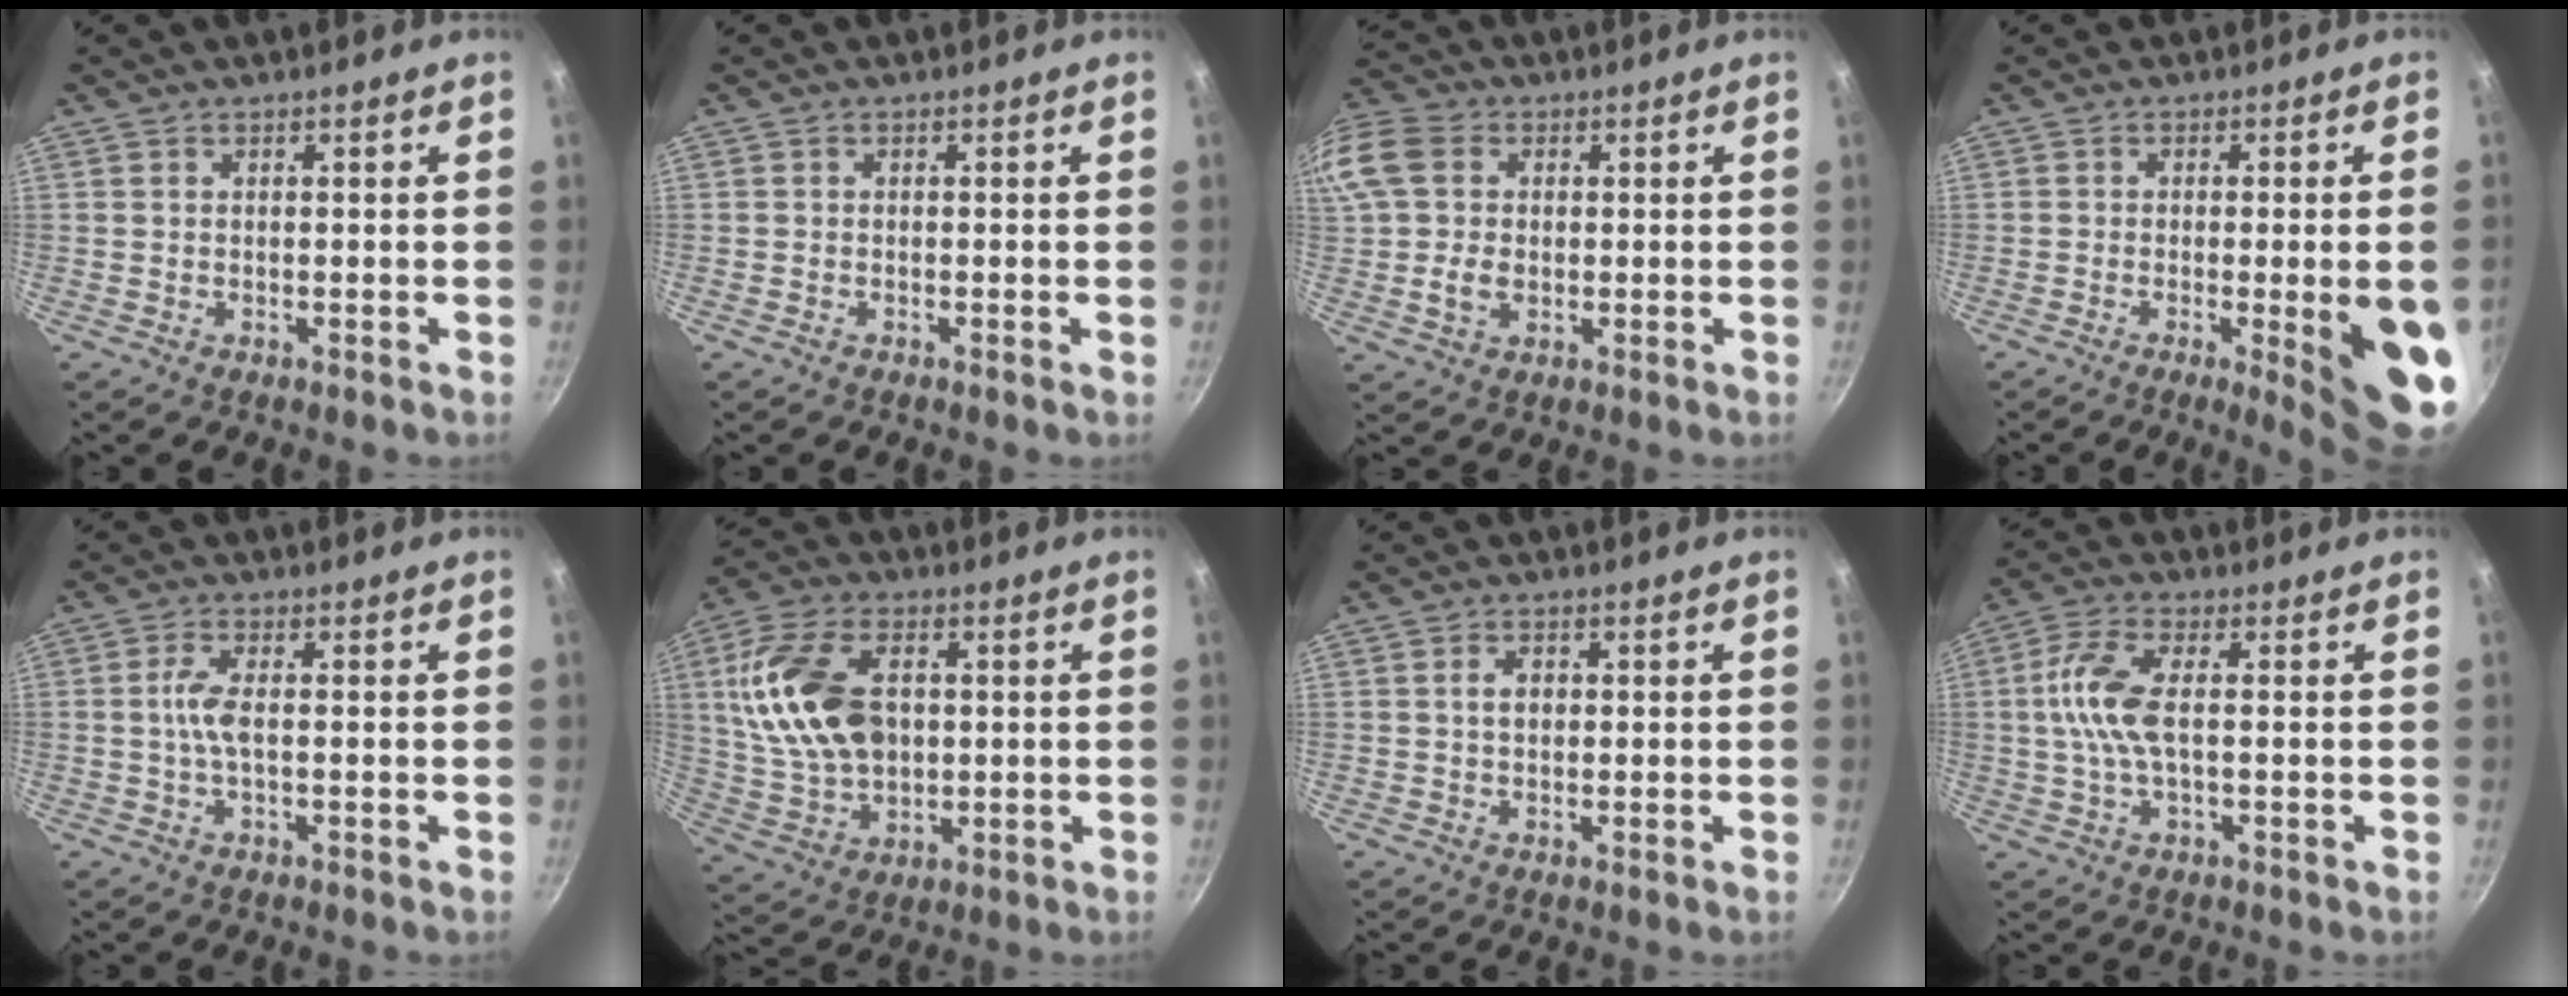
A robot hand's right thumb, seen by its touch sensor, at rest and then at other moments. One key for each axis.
{"total": 0.0}
{"total": 16.5, "fx": 1.5, "fy": 13.3, "fz": 9.6, "tx": -0.228, "ty": 0.030, "tz": 0.020}
{"total": 13.1, "fx": -3.2, "fy": 2.6, "fz": 12.5, "tx": -0.137, "ty": 0.006, "tz": -0.034}
{"total": 4.1, "fx": -0.2, "fy": 1.4, "fz": 3.8, "tx": -0.092, "ty": 0.006, "tz": -0.008}
{"total": 17.6, "fx": 2.7, "fy": 11.5, "fz": 13.1, "tx": -0.241, "ty": 0.005, "tz": 0.056}
{"total": 2.4, "fx": 0.3, "fy": 1.8, "fz": 1.6, "tx": -0.016, "ty": 0.005, "tz": 0.004}
{"total": 8.6, "fx": 0.2, "fy": 3.7, "fz": 7.8, "tx": -0.173, "ty": 0.015, "tz": -0.003}